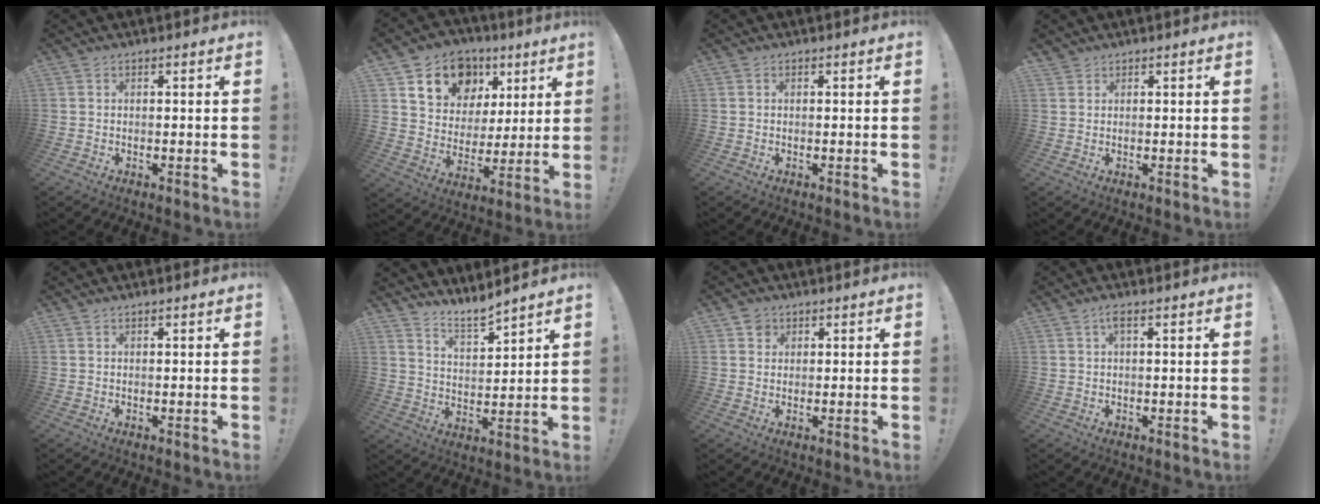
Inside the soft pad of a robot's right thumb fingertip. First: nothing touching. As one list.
[{"total": 15.6, "force": [8.7, 11.8, 5.4], "torque": [-0.094, -0.036, 0.173]}, {"total": 0.0}, {"total": 1.9, "force": [1.5, 1.1, 0.1], "torque": [0.000, -0.006, 0.029]}, {"total": 0.7, "force": [0.6, 0.1, 0.3], "torque": [-0.003, -0.001, 0.011]}, {"total": 7.2, "force": [6.8, 1.1, 2.1], "torque": [-0.040, -0.056, 0.124]}, {"total": 2.9, "force": [1.6, 2.4, 0.4], "torque": [0.002, -0.007, 0.027]}, {"total": 2.4, "force": [1.2, 0.5, 2.1], "torque": [-0.043, 0.003, 0.019]}]